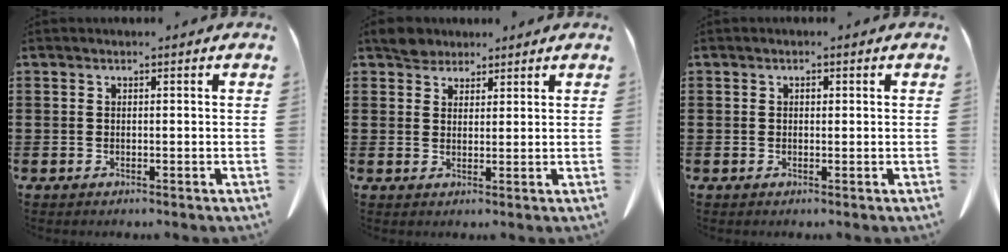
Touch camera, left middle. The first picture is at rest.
{"total": 3.5, "force": [3.1, 1.5, 0.6], "torque": [-0.014, 0.000, 0.059]}
{"total": 0.5, "force": [0.2, 0.4, 0.3], "torque": [-0.006, 0.003, 0.003]}